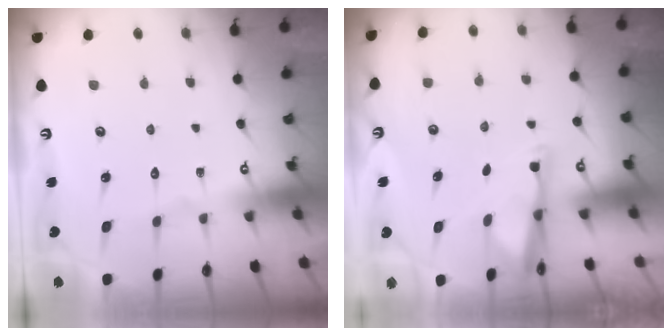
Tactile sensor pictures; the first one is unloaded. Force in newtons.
{"total": 3.0, "press": 2.9, "slide": 0.5}